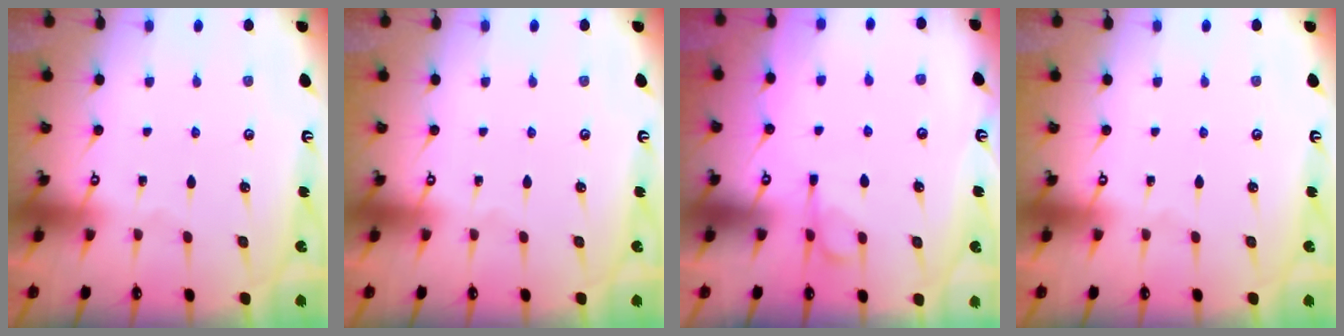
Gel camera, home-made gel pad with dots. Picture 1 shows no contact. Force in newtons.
{"total": 0.0}
{"total": 3.1, "press": 3.0, "slide": 1.0}
{"total": 0.0}